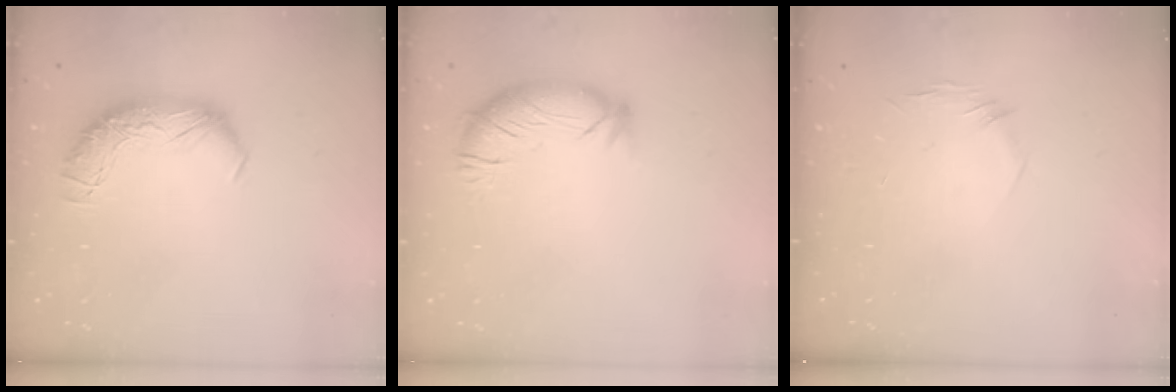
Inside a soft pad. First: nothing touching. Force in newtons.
{"total": 2.9, "press": 2.0, "slide": 2.2}
{"total": 7.6, "press": 7.6, "slide": 0.7}